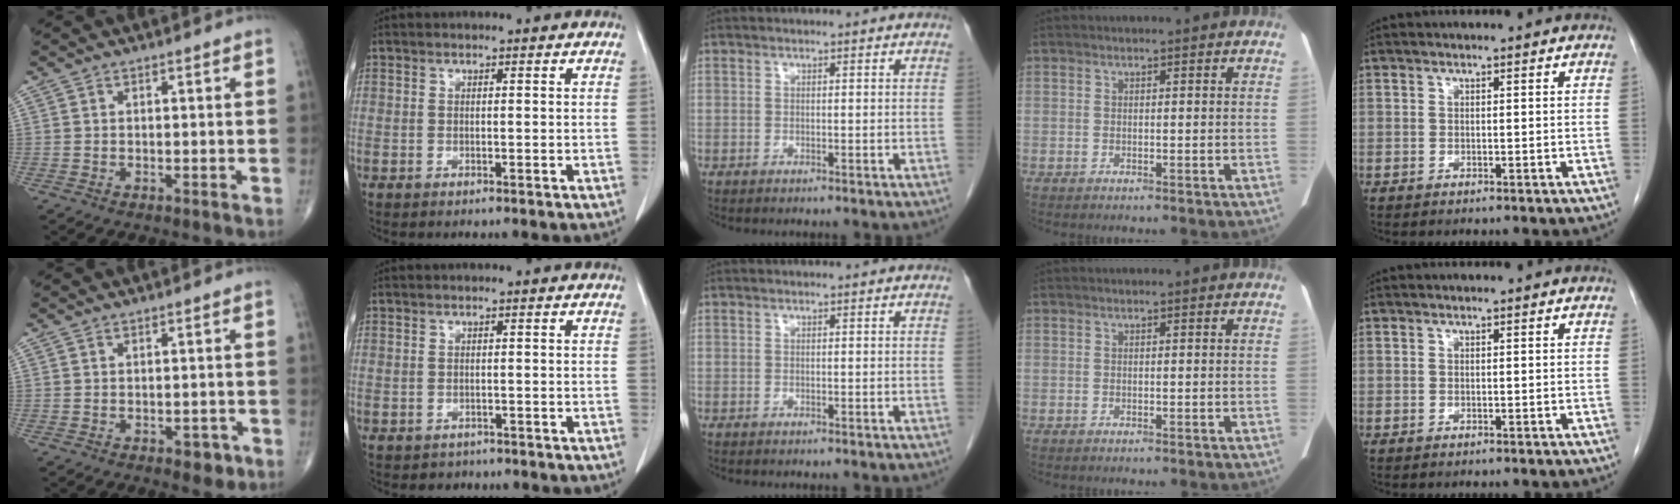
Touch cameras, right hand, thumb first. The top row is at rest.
{"thumb": {"total": 2.9, "force": [-1.5, 1.6, 1.9], "torque": [-0.009, 0.005, -0.016]}, "index": {"total": 1.7, "force": [-1.2, 1.2, -0.1], "torque": [-0.008, 0.003, -0.018]}}